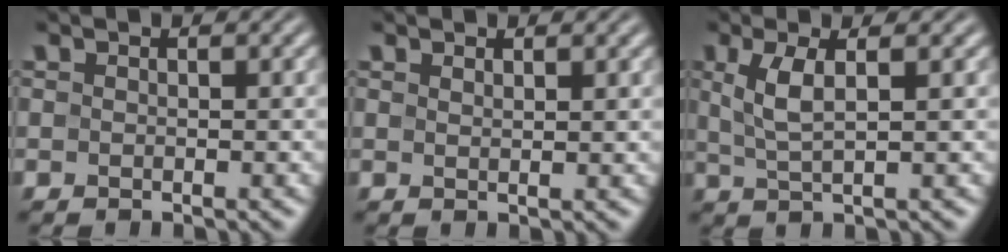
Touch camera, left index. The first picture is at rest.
{"total": 0.8, "force": [0.7, 0.1, 0.3], "torque": [-0.005, 0.002, 0.013]}
{"total": 3.3, "force": [0.9, 0.8, 3.0], "torque": [-0.067, 0.001, 0.020]}